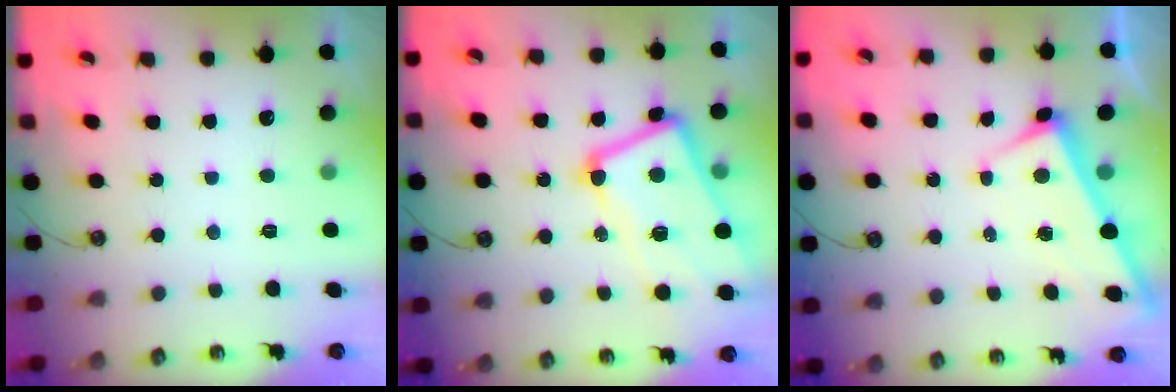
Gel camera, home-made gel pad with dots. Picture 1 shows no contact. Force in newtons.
{"total": 11.9, "press": 11.6, "slide": 2.3}
{"total": 3.1, "press": 3.1, "slide": 0.0}